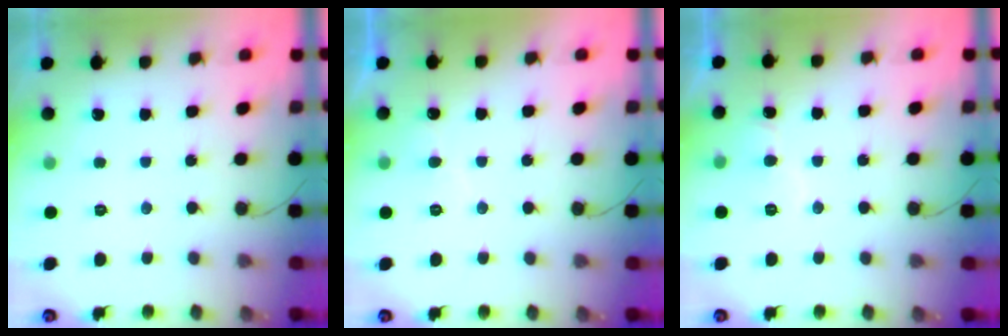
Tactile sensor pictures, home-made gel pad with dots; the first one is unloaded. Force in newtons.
{"total": 4.2, "press": 4.1, "slide": 0.4}
{"total": 7.0, "press": 7.0, "slide": 0.5}